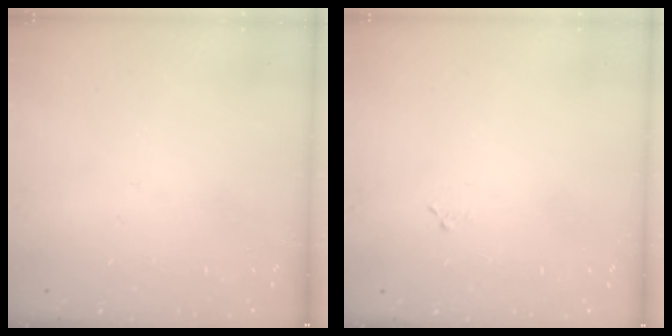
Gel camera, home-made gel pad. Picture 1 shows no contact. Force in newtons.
{"total": 3.4, "press": 3.4, "slide": 0.4}